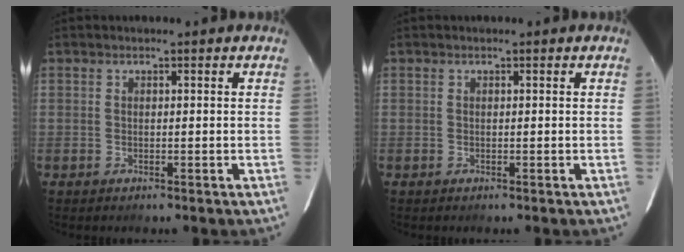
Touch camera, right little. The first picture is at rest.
{"total": 0.0}